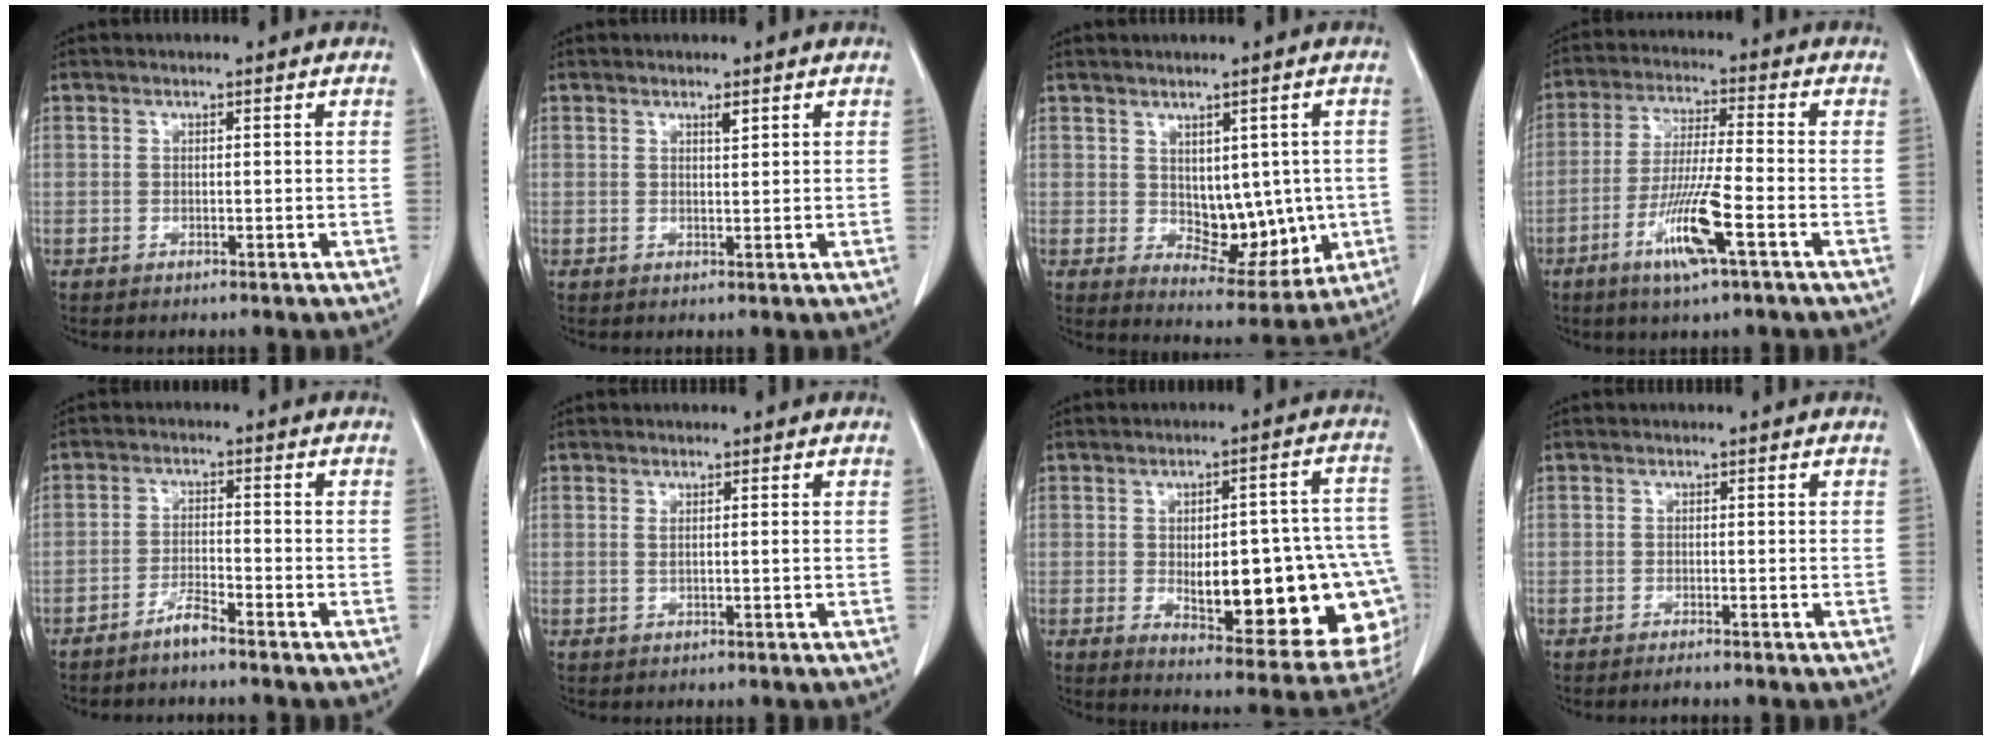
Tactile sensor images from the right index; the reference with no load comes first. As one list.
[{"total": 1.0, "force": [0.7, 0.1, 0.7], "torque": [-0.016, -0.005, 0.012]}, {"total": 8.9, "force": [-0.1, 5.4, 7.2], "torque": [-0.082, 0.000, 0.023]}, {"total": 10.2, "force": [-4.6, 0.2, 9.1], "torque": [-0.179, -0.016, -0.089]}, {"total": 3.0, "force": [-2.6, 0.0, 1.5], "torque": [-0.032, -0.003, -0.051]}, {"total": 0.8, "force": [0.2, -0.1, 0.8], "torque": [-0.019, -0.002, 0.004]}, {"total": 23.0, "force": [-4.2, 7.5, 21.3], "torque": [-0.189, 0.025, -0.026]}, {"total": 1.0, "force": [-0.9, -0.1, 0.4], "torque": [-0.012, -0.003, -0.012]}]